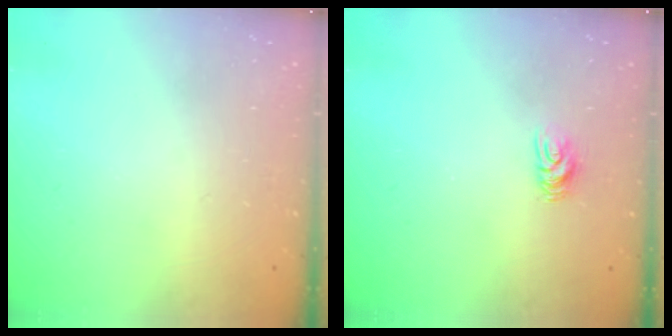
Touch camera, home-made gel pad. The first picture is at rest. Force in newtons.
{"total": 4.8, "press": 4.8, "slide": 0.4}